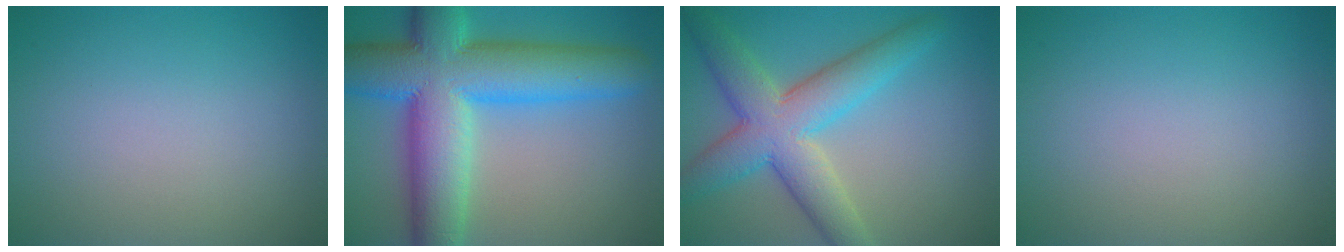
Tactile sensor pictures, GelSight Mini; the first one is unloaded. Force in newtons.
{"total": 13.6, "press": 13.6, "slide": 0.3}
{"total": 7.6, "press": 7.6, "slide": 0.2}
{"total": 0.0}